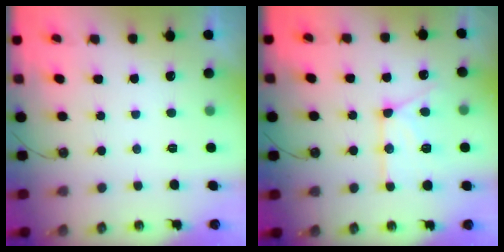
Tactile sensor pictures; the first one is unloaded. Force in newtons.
{"total": 14.1, "press": 14.1, "slide": 1.4}